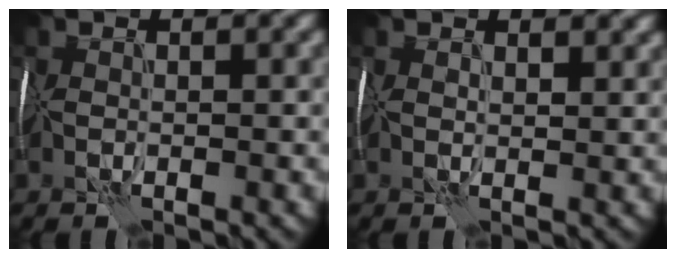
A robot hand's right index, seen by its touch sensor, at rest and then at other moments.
{"total": 1.9, "force": [1.2, 0.9, 1.3], "torque": [-0.017, 0.002, 0.020]}